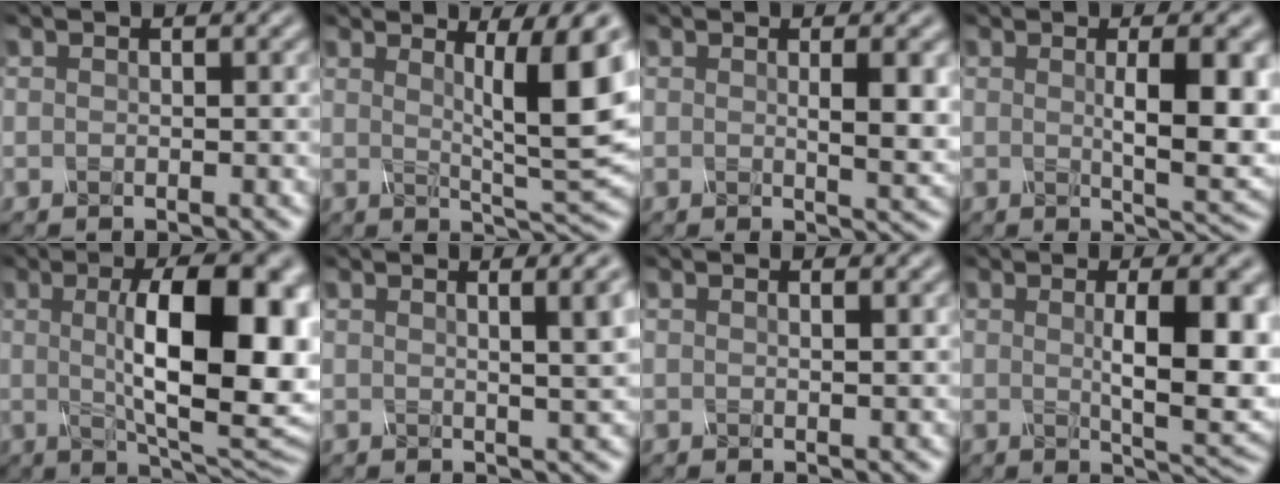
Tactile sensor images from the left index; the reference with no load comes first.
{"total": 8.6, "force": [2.4, 1.4, 8.2], "torque": [-0.106, -0.002, 0.039]}
{"total": 3.6, "force": [0.5, 0.8, 3.5], "torque": [-0.045, -0.003, 0.009]}
{"total": 6.9, "force": [0.6, 1.6, 6.7], "torque": [-0.090, -0.003, 0.013]}
{"total": 13.5, "force": [1.3, 4.2, 12.8], "torque": [-0.164, 0.005, 0.019]}
{"total": 7.1, "force": [2.4, 2.7, 6.1], "torque": [-0.033, 0.032, 0.012]}
{"total": 1.3, "force": [0.6, 0.4, 1.0], "torque": [-0.009, 0.002, 0.002]}
{"total": 8.0, "force": [0.7, 2.0, 7.7], "torque": [-0.104, -0.003, 0.016]}